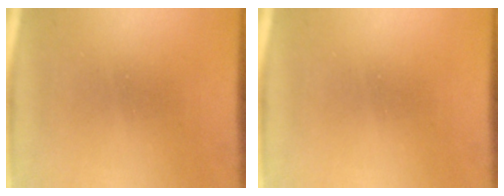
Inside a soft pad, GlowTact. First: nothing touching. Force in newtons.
{"total": 0.0}